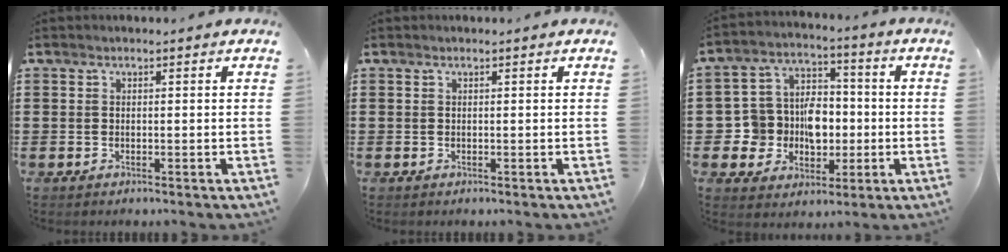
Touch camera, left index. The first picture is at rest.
{"total": 0.0}
{"total": 9.2, "force": [-0.6, 8.3, 3.8], "torque": [-0.101, 0.010, -0.003]}